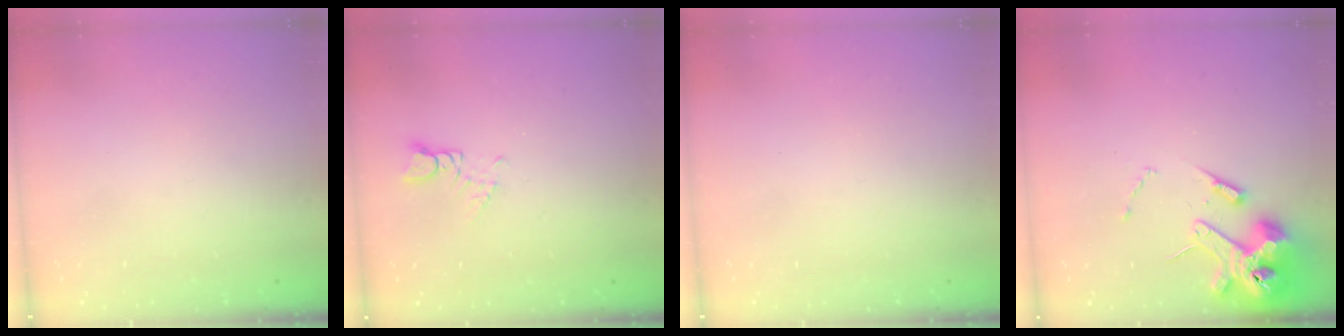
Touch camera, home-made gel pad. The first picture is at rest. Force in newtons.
{"total": 1.5, "press": 1.5, "slide": 0.2}
{"total": 0.0}
{"total": 13.1, "press": 12.9, "slide": 2.1}